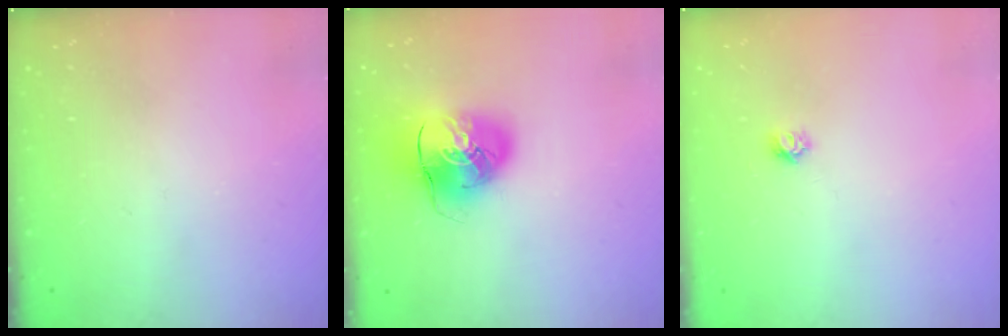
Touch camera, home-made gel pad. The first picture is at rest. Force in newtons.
{"total": 11.4, "press": 11.3, "slide": 1.8}
{"total": 3.7, "press": 3.7, "slide": 0.2}